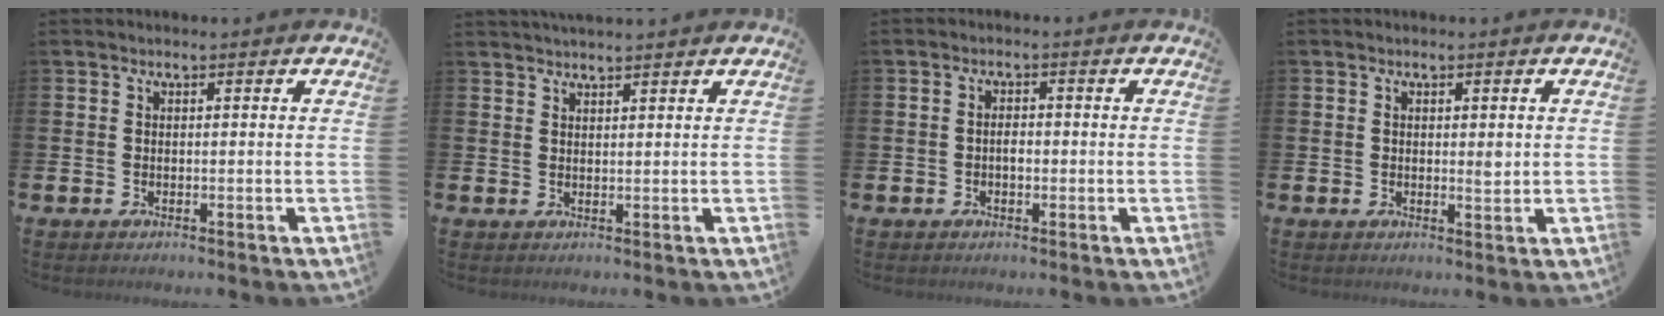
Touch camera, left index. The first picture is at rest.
{"total": 2.1, "force": [2.1, -0.1, 0.1], "torque": [-0.001, -0.007, 0.038]}
{"total": 1.4, "force": [-0.5, 0.8, 1.0], "torque": [-0.014, 0.001, -0.011]}
{"total": 1.1, "force": [0.4, 0.5, 0.9], "torque": [0.002, -0.003, 0.002]}